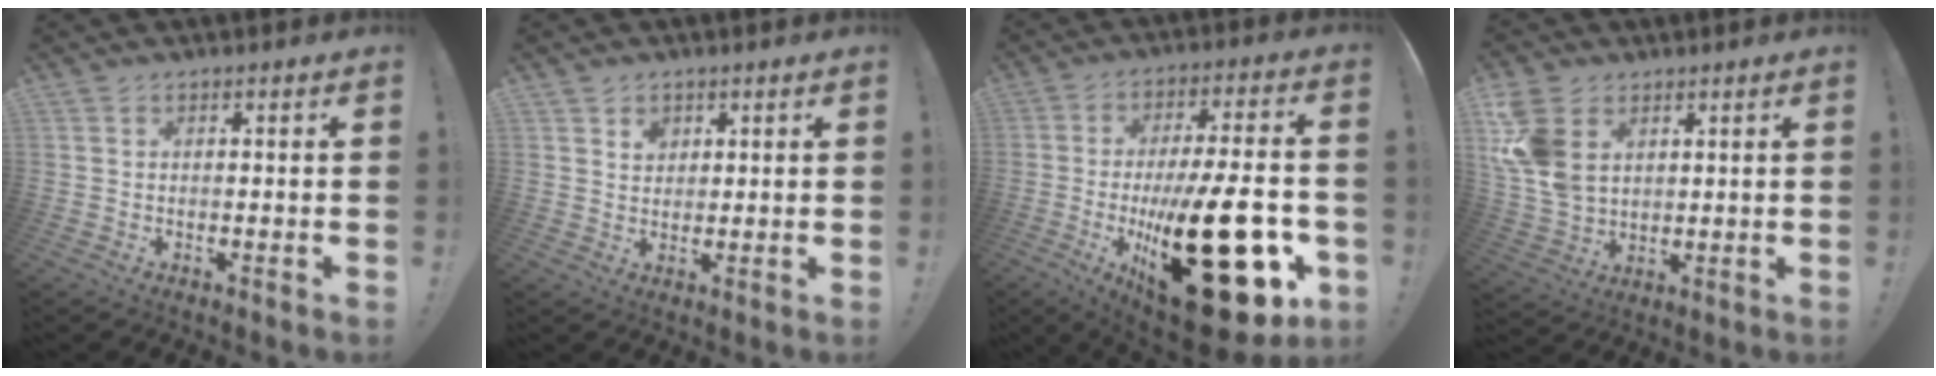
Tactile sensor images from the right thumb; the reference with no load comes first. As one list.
[{"total": 3.0, "force": [1.7, 2.4, 0.8], "torque": [0.000, -0.008, 0.028]}, {"total": 34.7, "force": [-8.7, 12.3, 31.3], "torque": [-0.462, 0.028, -0.112]}, {"total": 13.0, "force": [4.6, 9.3, 7.9], "torque": [-0.156, -0.014, 0.091]}]